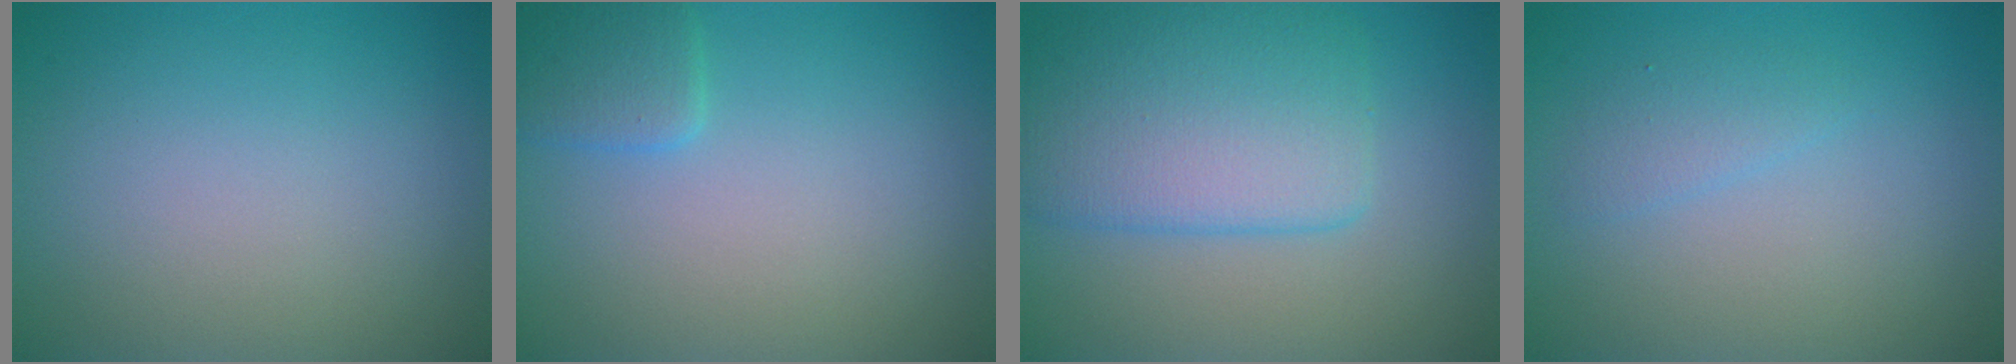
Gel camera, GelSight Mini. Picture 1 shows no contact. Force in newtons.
{"total": 2.1, "press": 2.1, "slide": 0.1}
{"total": 6.5, "press": 6.5, "slide": 0.1}
{"total": 1.2, "press": 1.2, "slide": 0.1}